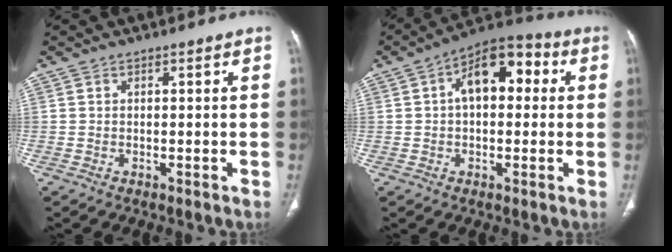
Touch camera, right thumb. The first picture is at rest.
{"total": 12.3, "force": [2.3, 7.0, 9.9], "torque": [-0.127, 0.033, 0.024]}